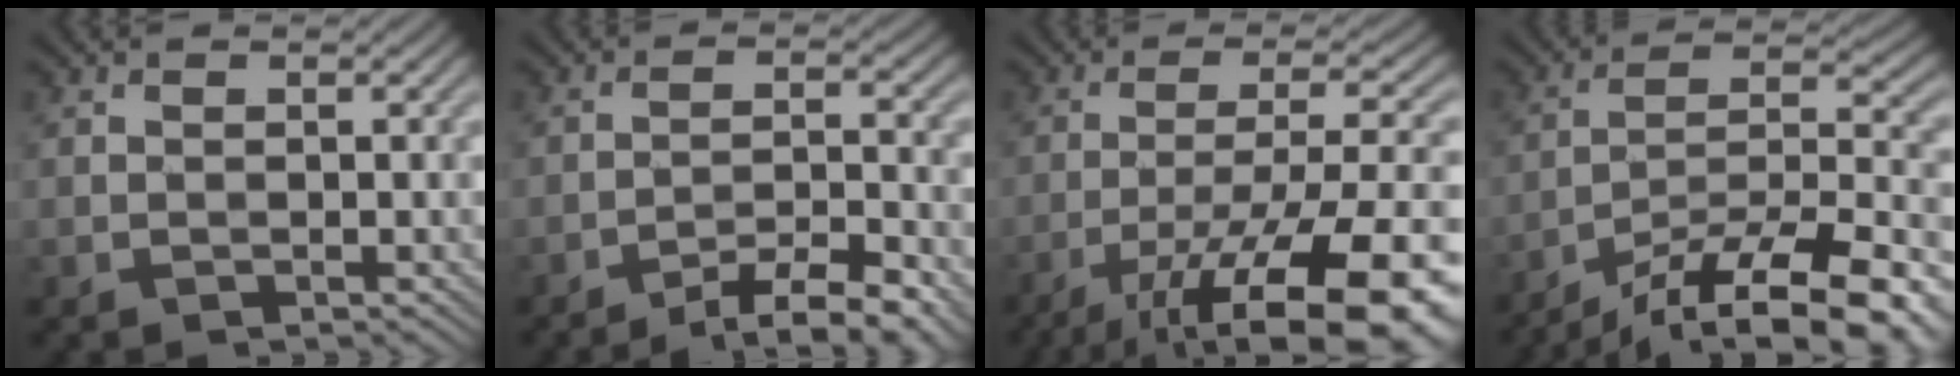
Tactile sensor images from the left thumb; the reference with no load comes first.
{"total": 6.6, "force": [-4.9, 1.2, 4.2], "torque": [-0.073, 0.011, -0.078]}
{"total": 16.5, "force": [-9.9, 4.5, 12.4], "torque": [-0.183, -0.018, -0.148]}
{"total": 16.5, "force": [-12.2, 4.7, 10.1], "torque": [-0.157, -0.011, -0.188]}